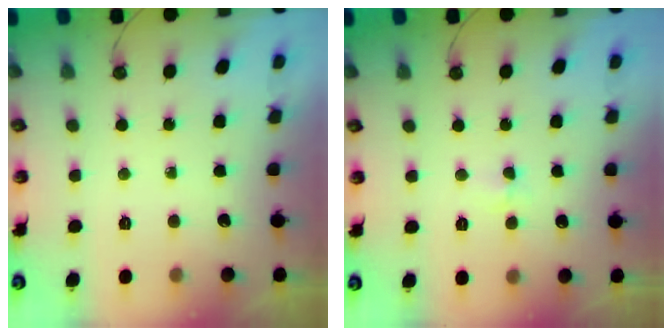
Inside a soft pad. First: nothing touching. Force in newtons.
{"total": 3.7, "press": 3.7, "slide": 0.3}